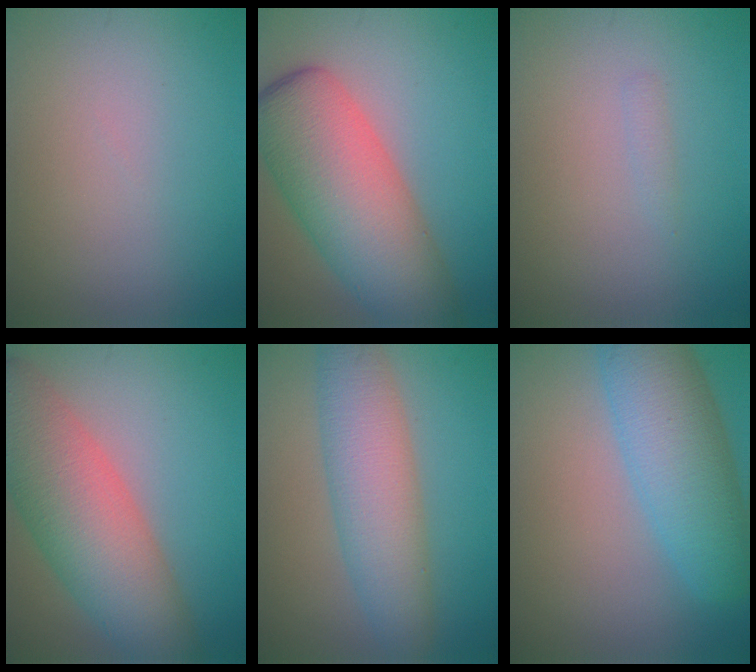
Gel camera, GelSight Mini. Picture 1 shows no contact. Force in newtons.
{"total": 10.3, "press": 10.3, "slide": 0.4}
{"total": 0.6, "press": 0.6, "slide": 0.1}
{"total": 9.3, "press": 9.3, "slide": 0.5}
{"total": 6.3, "press": 6.3, "slide": 0.1}
{"total": 7.9, "press": 7.9, "slide": 0.3}